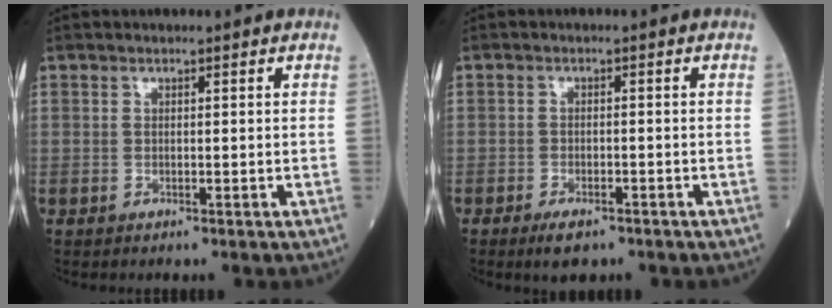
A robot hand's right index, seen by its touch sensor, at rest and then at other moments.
{"total": 3.4, "force": [-2.4, 1.2, 2.1], "torque": [-0.040, -0.003, -0.035]}